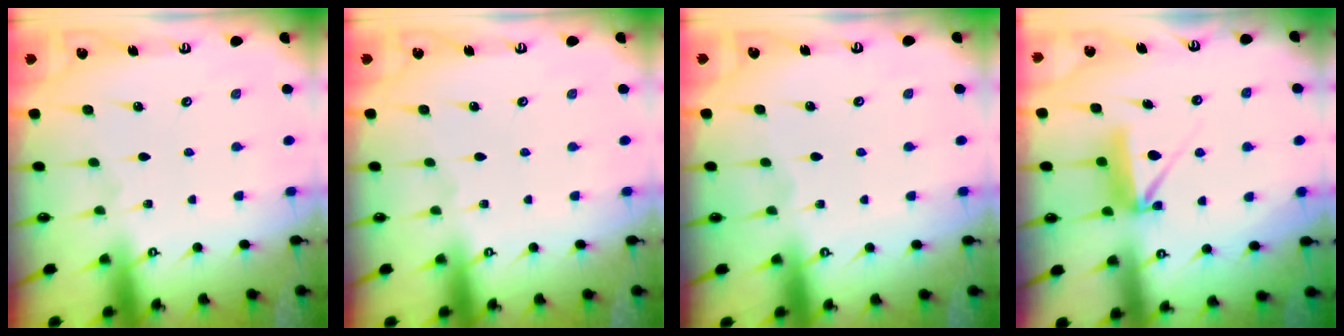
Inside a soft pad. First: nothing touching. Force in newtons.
{"total": 0.0}
{"total": 0.0}
{"total": 8.3, "press": 8.3, "slide": 0.3}